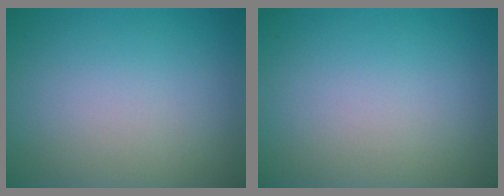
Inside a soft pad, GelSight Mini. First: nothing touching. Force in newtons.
{"total": 0.0}